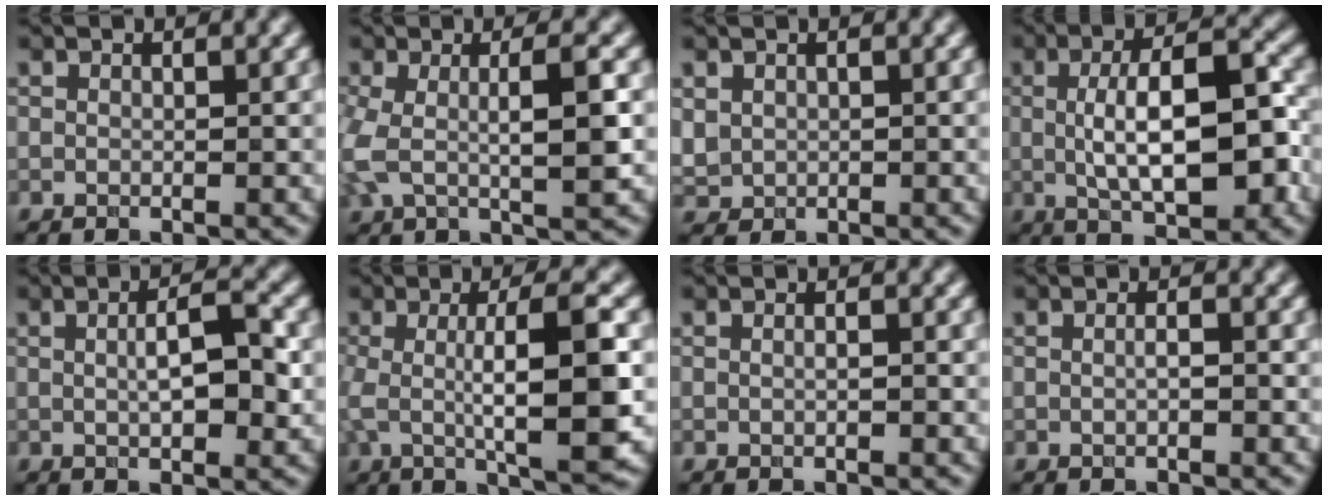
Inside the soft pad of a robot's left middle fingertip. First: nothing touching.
{"total": 6.4, "force": [-0.2, 2.0, 6.0], "torque": [-0.122, 0.000, -0.005]}
{"total": 1.5, "force": [0.5, 1.3, 0.4], "torque": [-0.015, -0.002, 0.016]}
{"total": 9.3, "force": [-0.3, 3.2, 8.7], "torque": [-0.134, 0.002, -0.002]}
{"total": 4.7, "force": [0.2, 1.3, 4.5], "torque": [-0.080, 0.004, 0.004]}
{"total": 9.2, "force": [-0.4, 2.3, 8.9], "torque": [-0.141, -0.002, -0.005]}
{"total": 1.3, "force": [0.3, 0.6, 1.1], "torque": [-0.004, 0.004, -0.009]}
{"total": 1.7, "force": [0.3, 0.8, 1.5], "torque": [-0.007, 0.005, -0.012]}